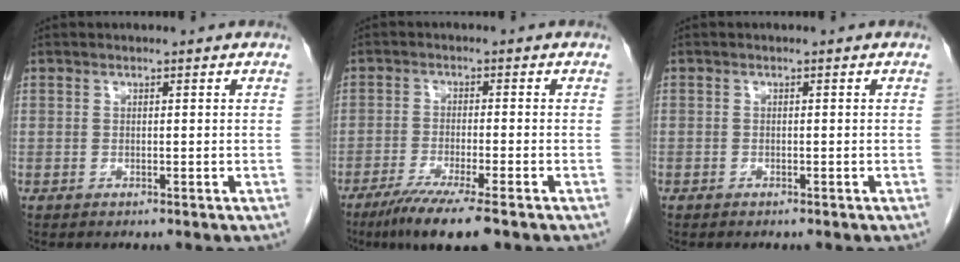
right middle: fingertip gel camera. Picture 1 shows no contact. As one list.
[{"total": 8.6, "force": [-6.0, 0.1, 6.2], "torque": [-0.105, -0.023, -0.097]}, {"total": 0.5, "force": [-0.4, 0.4, 0.0], "torque": [-0.003, 0.003, -0.007]}]